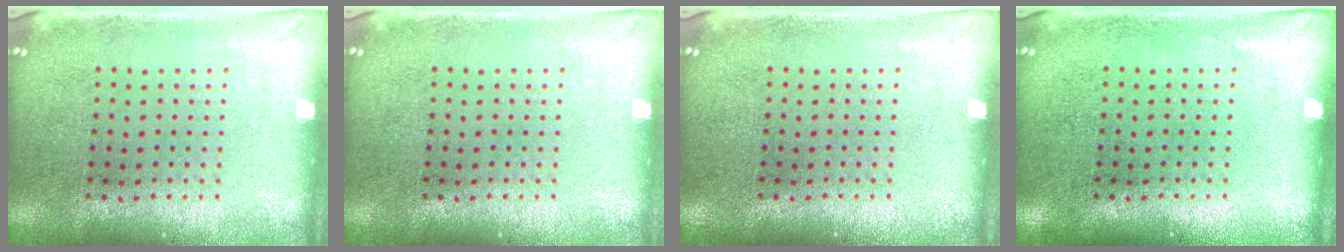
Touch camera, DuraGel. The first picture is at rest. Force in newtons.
{"total": 0.0}
{"total": 0.0}
{"total": 0.0}